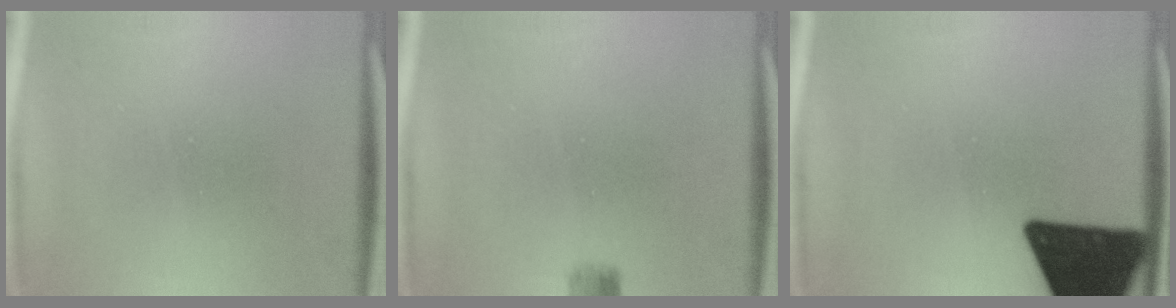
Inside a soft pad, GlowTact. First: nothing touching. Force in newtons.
{"total": 2.2}
{"total": 17.3}